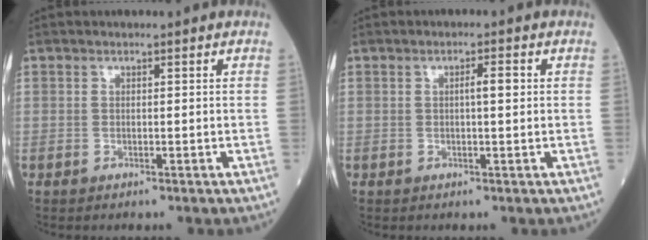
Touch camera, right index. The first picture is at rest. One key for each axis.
{"total": 2.0, "fx": 0.3, "fy": 0.2, "fz": 2.0, "tx": -0.032, "ty": 0.003, "tz": 0.003}